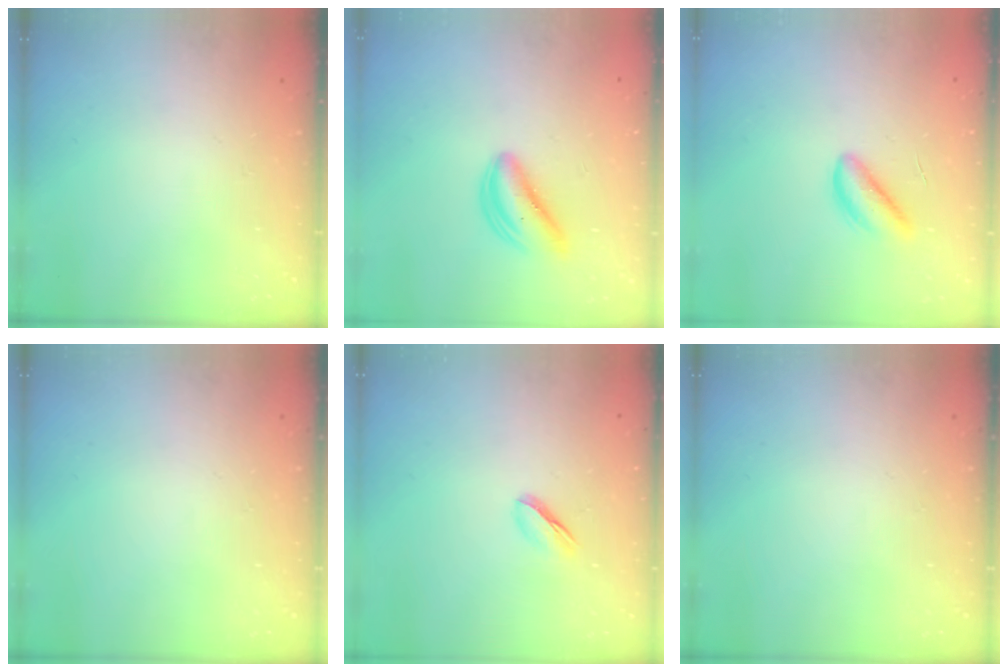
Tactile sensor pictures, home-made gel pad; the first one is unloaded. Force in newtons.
{"total": 4.7, "press": 4.7, "slide": 0.4}
{"total": 4.3, "press": 4.3, "slide": 0.6}
{"total": 0.0}
{"total": 3.1, "press": 3.0, "slide": 0.9}
{"total": 0.0}